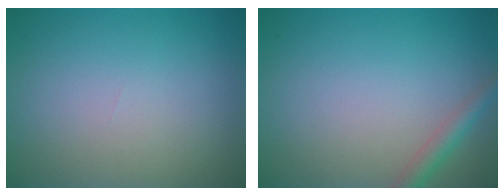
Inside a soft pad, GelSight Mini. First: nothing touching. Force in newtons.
{"total": 1.9, "press": 1.9, "slide": 0.0}